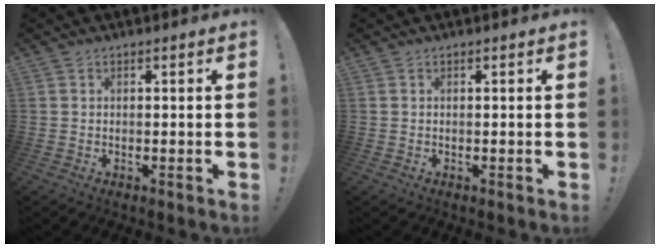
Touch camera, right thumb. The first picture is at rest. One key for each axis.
{"total": 0.0}